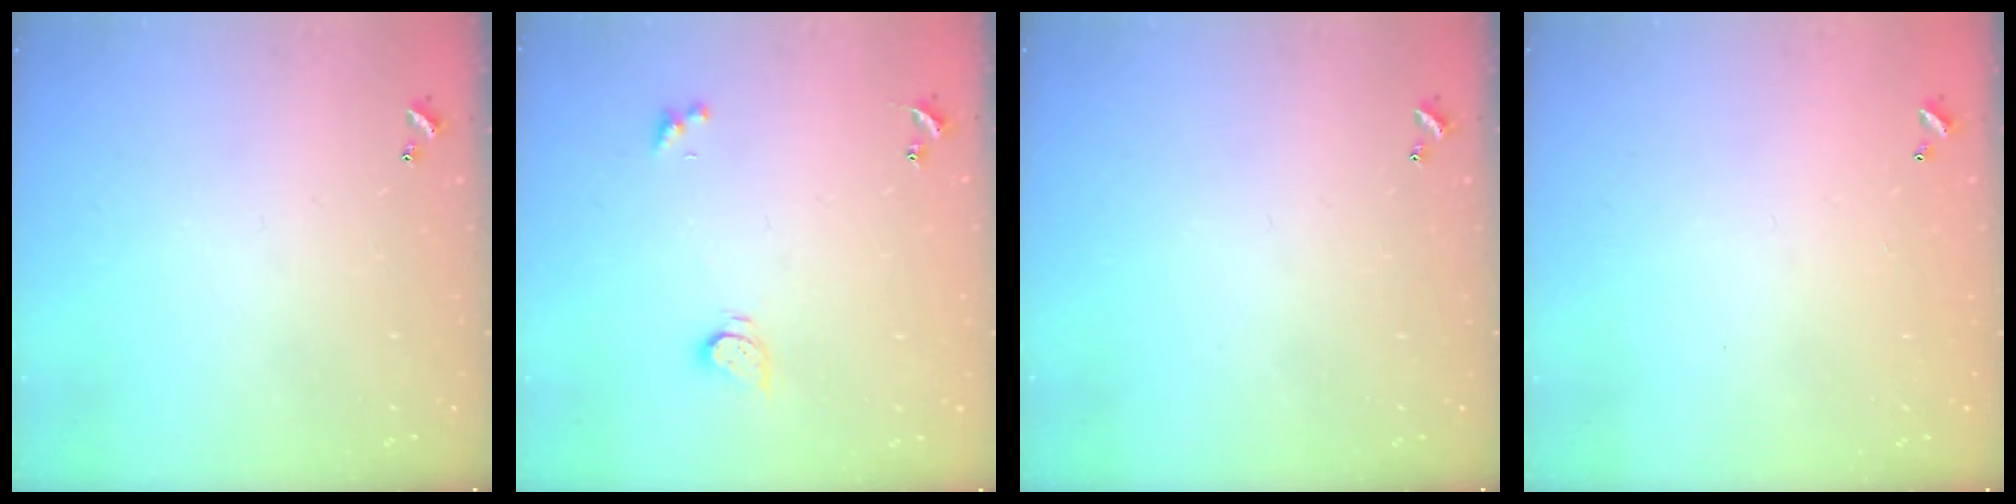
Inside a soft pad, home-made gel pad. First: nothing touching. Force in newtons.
{"total": 2.4, "press": 2.3, "slide": 0.4}
{"total": 0.0}
{"total": 3.0, "press": 3.0, "slide": 0.1}